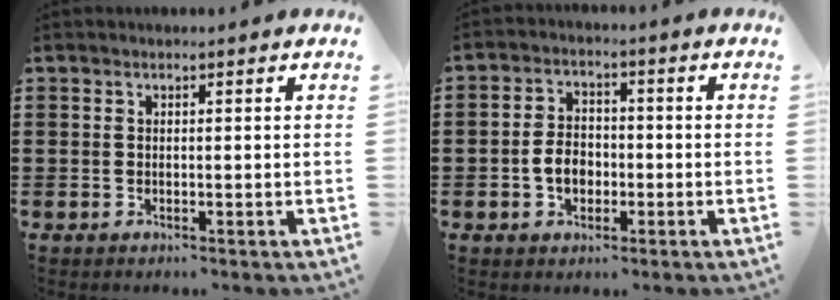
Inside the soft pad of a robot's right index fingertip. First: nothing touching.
{"total": 4.5, "force": [-1.2, 3.1, 3.1], "torque": [-0.076, 0.003, -0.026]}